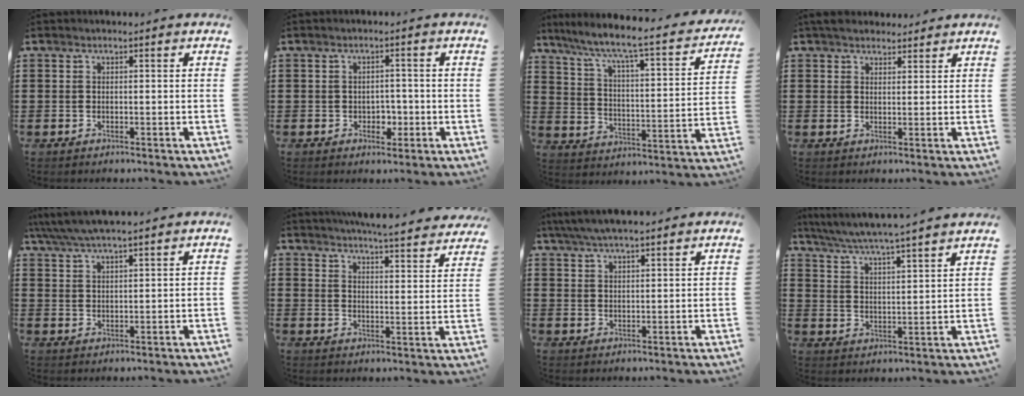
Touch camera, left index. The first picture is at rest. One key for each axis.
{"total": 2.2, "fx": -0.6, "fy": 1.7, "fz": 1.2, "tx": -0.029, "ty": 0.004, "tz": -0.015}
{"total": 5.5, "fx": 4.4, "fy": -0.1, "fz": 3.3, "tx": -0.087, "ty": -0.046, "tz": 0.060}
{"total": 2.8, "fx": 2.6, "fy": 1.0, "fz": 0.2, "tx": -0.010, "ty": 0.002, "tz": 0.050}
{"total": 4.7, "fx": 4.2, "fy": 0.3, "fz": 2.2, "tx": -0.054, "ty": -0.012, "tz": 0.074}
{"total": 5.1, "fx": 4.9, "fy": -0.3, "fz": 1.5, "tx": -0.041, "ty": -0.037, "tz": 0.081}
{"total": 4.6, "fx": 4.1, "fy": 0.3, "fz": 2.0, "tx": -0.049, "ty": -0.006, "tz": 0.074}
{"total": 4.9, "fx": 4.5, "fy": -0.9, "fz": 1.6, "tx": -0.053, "ty": -0.037, "tz": 0.071}